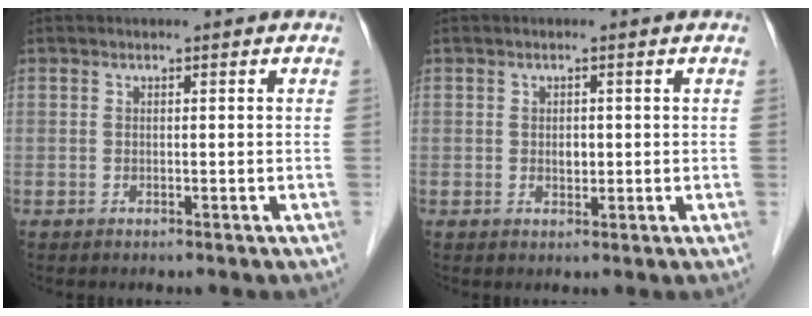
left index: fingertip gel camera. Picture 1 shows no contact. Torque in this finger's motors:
{"motor_torque": [0.35, -0.02, 0.00, 0.00]}